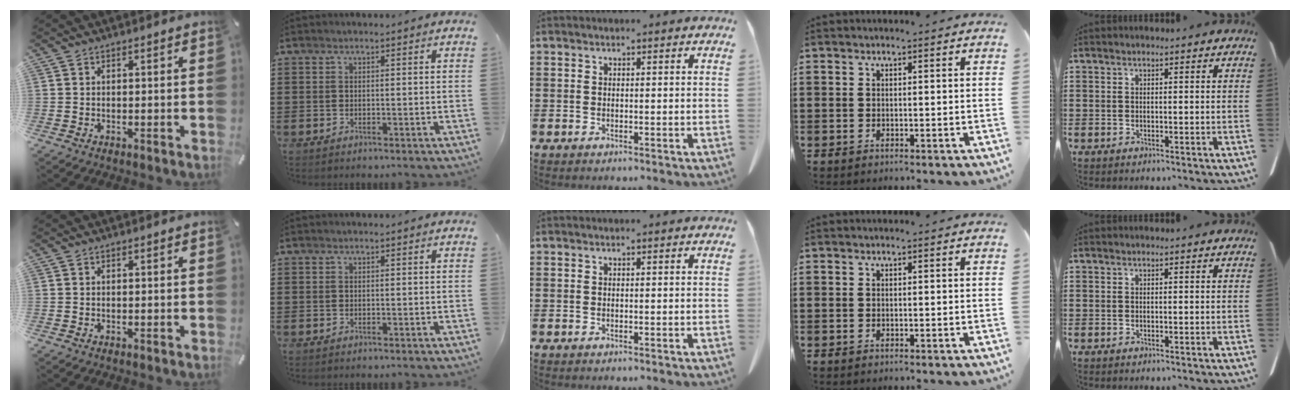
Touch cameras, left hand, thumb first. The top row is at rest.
{}